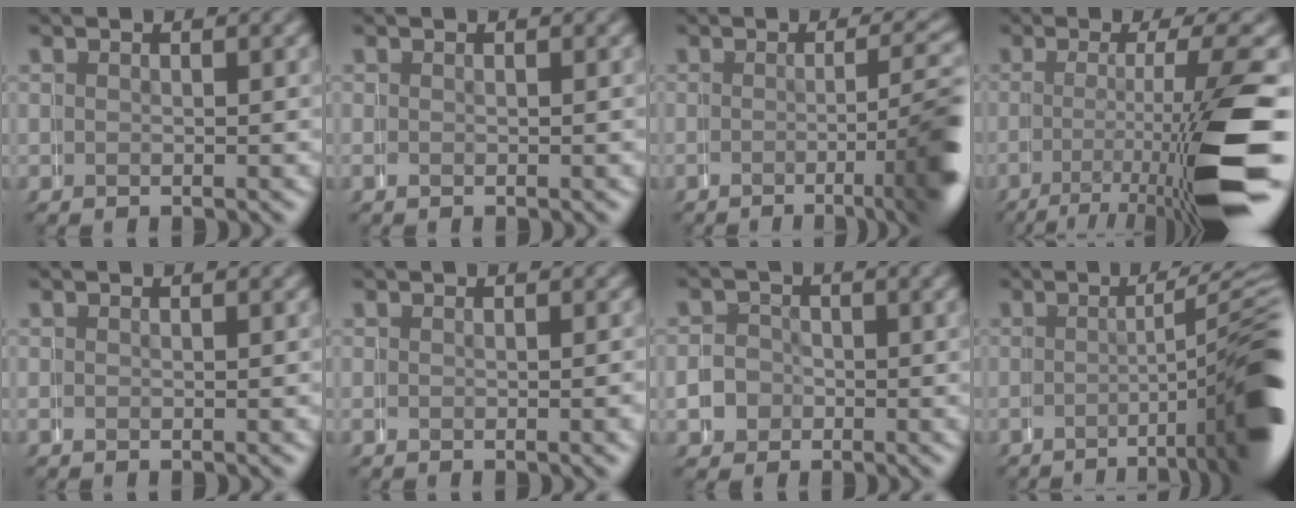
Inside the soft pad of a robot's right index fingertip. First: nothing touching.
{"total": 0.0}
{"total": 9.7, "force": [-3.1, 3.5, 8.5], "torque": [-0.088, -0.008, -0.046]}
{"total": 13.0, "force": [-3.9, 4.0, 11.7], "torque": [-0.169, -0.026, -0.036]}
{"total": 0.0}
{"total": 0.5, "force": [-0.2, 0.1, 0.5], "torque": [-0.006, 0.003, -0.006]}
{"total": 3.2, "force": [-1.0, 3.0, 0.3], "torque": [-0.019, 0.000, -0.020]}
{"total": 12.1, "force": [-3.1, 4.0, 11.0], "torque": [-0.118, -0.006, -0.042]}